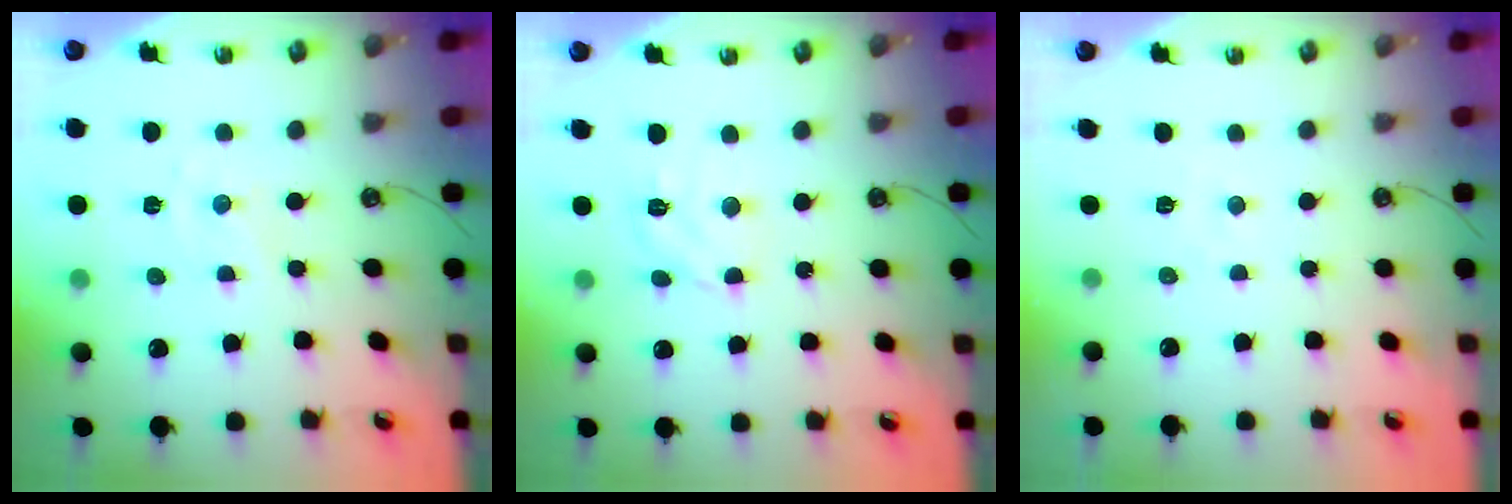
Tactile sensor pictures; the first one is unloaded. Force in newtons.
{"total": 9.4, "press": 9.3, "slide": 1.2}
{"total": 3.6, "press": 3.6, "slide": 0.5}